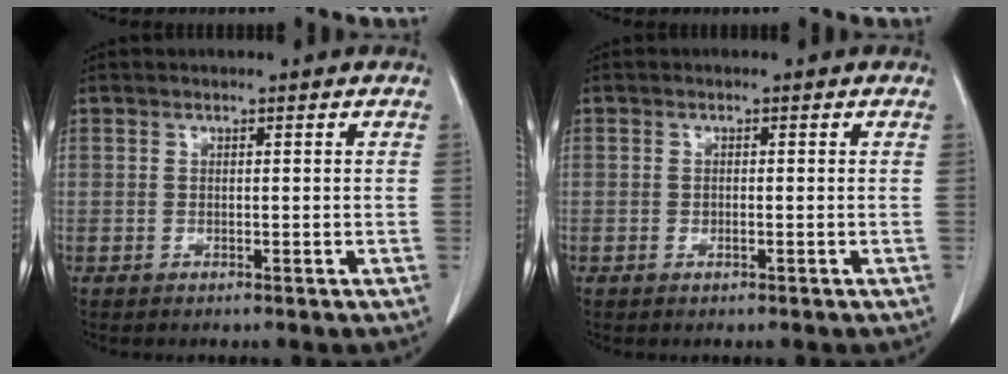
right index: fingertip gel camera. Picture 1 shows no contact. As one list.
[{"total": 0.6, "force": [-0.1, 0.2, 0.5], "torque": [-0.009, 0.001, 0.000]}]